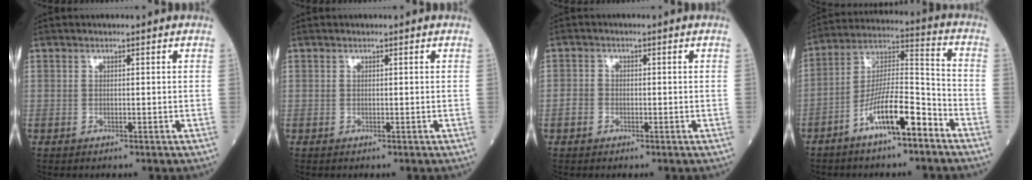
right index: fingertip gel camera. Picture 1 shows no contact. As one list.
[{"total": 0.0}, {"total": 1.7, "force": [-0.7, 1.4, 0.6], "torque": [-0.012, 0.006, -0.014]}, {"total": 12.2, "force": [-7.1, 2.2, 9.7], "torque": [-0.178, 0.007, -0.129]}]